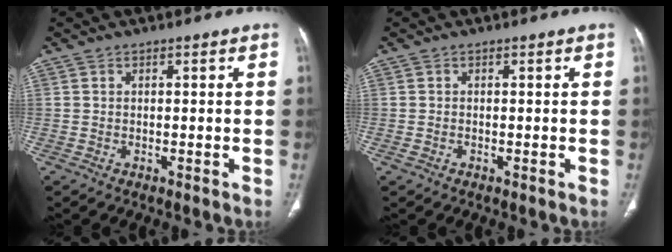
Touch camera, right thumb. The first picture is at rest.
{"total": 0.5, "force": [-0.3, 0.4, 0.3], "torque": [-0.010, 0.002, -0.004]}